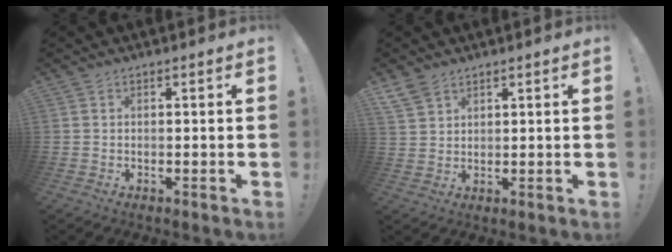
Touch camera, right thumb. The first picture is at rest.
{"total": 4.8, "force": [3.8, 2.5, 1.7], "torque": [-0.035, -0.018, 0.076]}